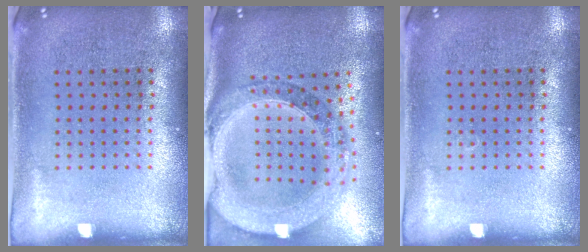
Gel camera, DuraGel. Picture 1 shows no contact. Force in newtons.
{"total": 2.3, "press": 2.1, "slide": 1.0}
{"total": 0.0}